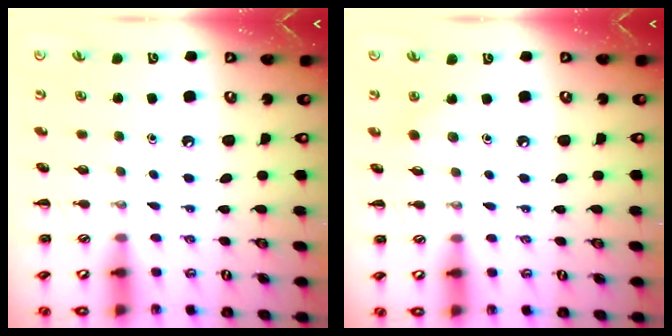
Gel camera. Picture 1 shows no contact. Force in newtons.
{"total": 1.8, "press": 1.7, "slide": 0.6}